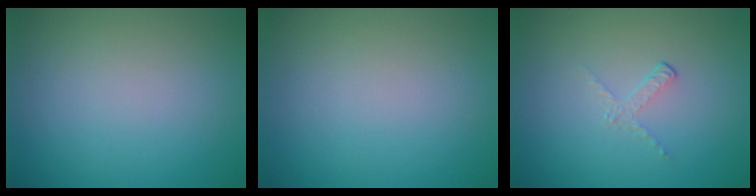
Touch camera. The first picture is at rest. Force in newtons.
{"total": 0.0}
{"total": 1.1, "press": 0.4, "slide": 1.1}